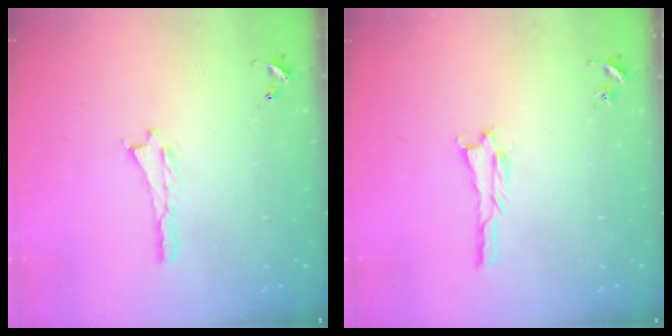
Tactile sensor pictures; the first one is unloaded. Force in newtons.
{"total": 1.1, "press": 1.1, "slide": 0.1}